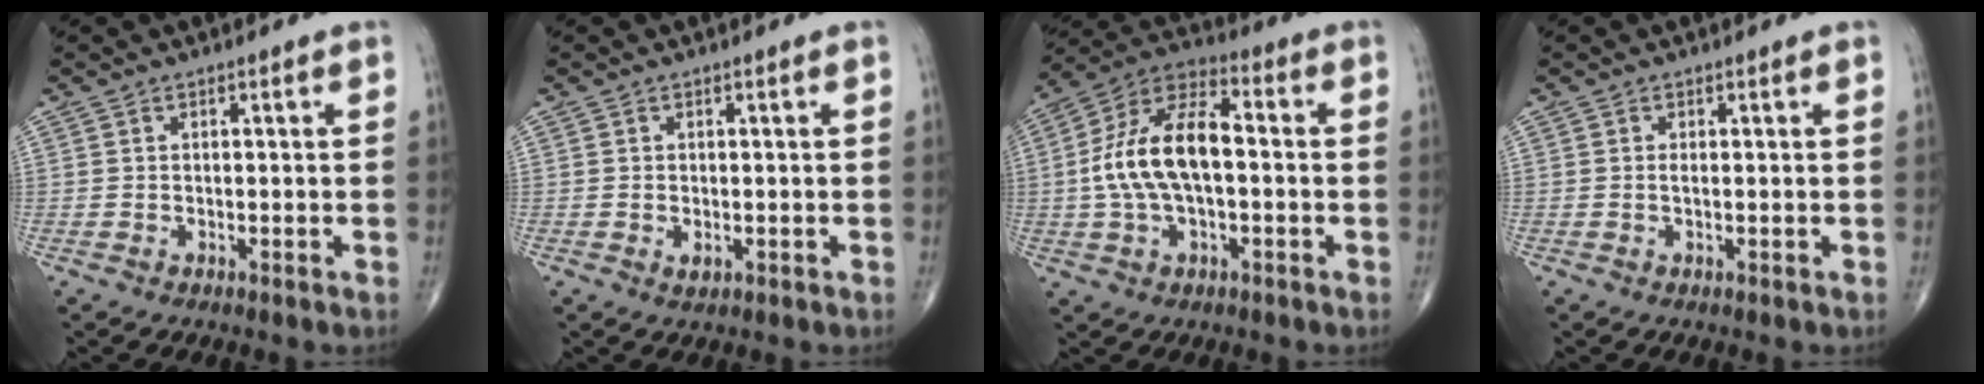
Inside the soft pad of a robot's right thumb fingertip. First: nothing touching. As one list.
[{"total": 1.1, "force": [-0.2, 0.7, 0.9], "torque": [-0.013, -0.003, 0.000]}, {"total": 14.7, "force": [-0.5, 7.6, 12.6], "torque": [-0.240, 0.039, -0.016]}, {"total": 0.6, "force": [0.1, -0.1, 0.6], "torque": [-0.018, -0.003, 0.002]}]